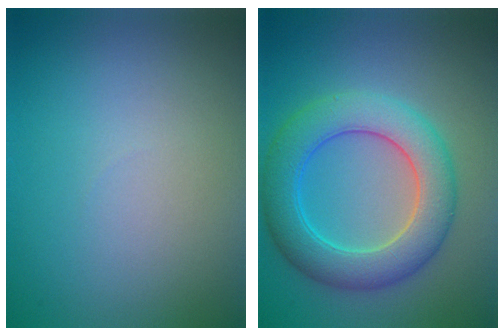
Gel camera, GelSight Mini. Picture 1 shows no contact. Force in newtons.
{"total": 6.8, "press": 6.8, "slide": 0.2}